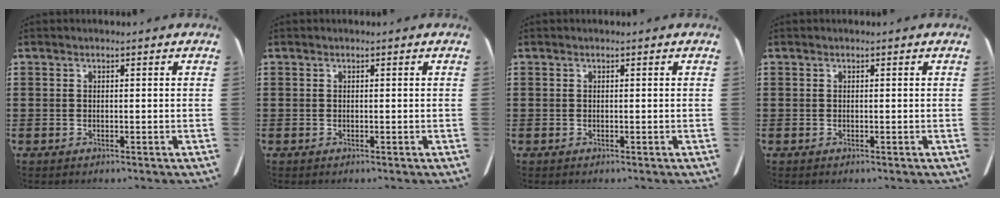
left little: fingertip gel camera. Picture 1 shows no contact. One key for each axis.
{"total": 0.0}
{"total": 0.0}
{"total": 0.0}